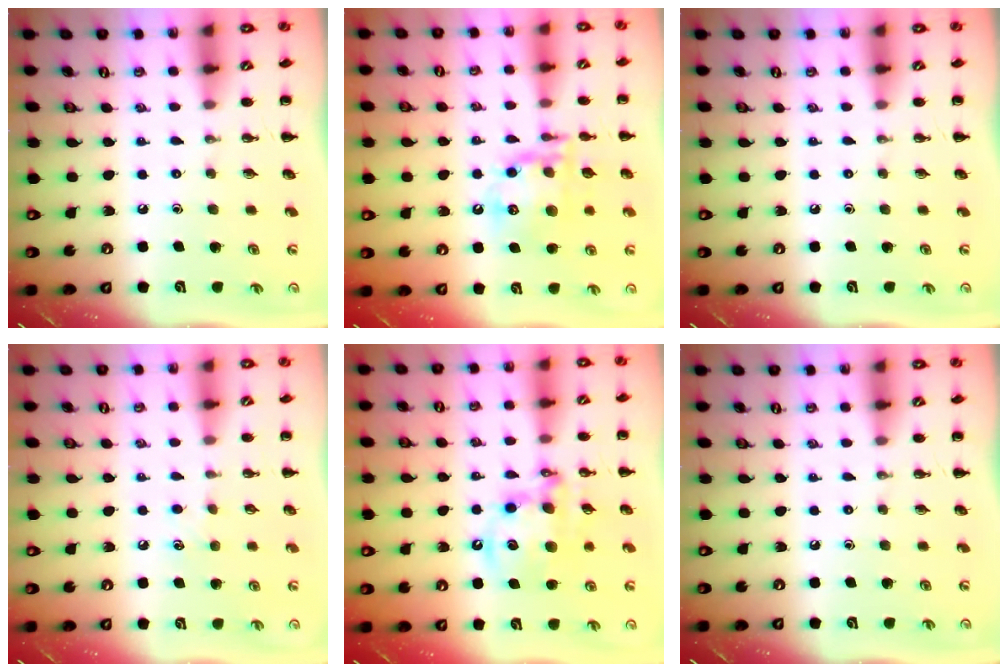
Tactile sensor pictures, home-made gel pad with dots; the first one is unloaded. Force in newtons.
{"total": 15.0, "press": 14.8, "slide": 2.7}
{"total": 0.0}
{"total": 4.4, "press": 4.2, "slide": 1.5}
{"total": 12.9, "press": 12.6, "slide": 2.9}
{"total": 0.0}